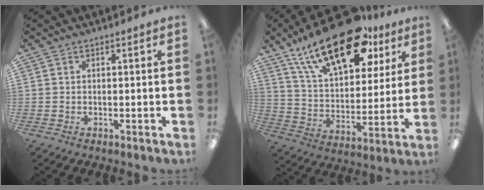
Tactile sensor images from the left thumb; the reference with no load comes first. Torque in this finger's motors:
{"motor_torque": [0.42, 0.54, 1.45, -1.33, 0.39]}